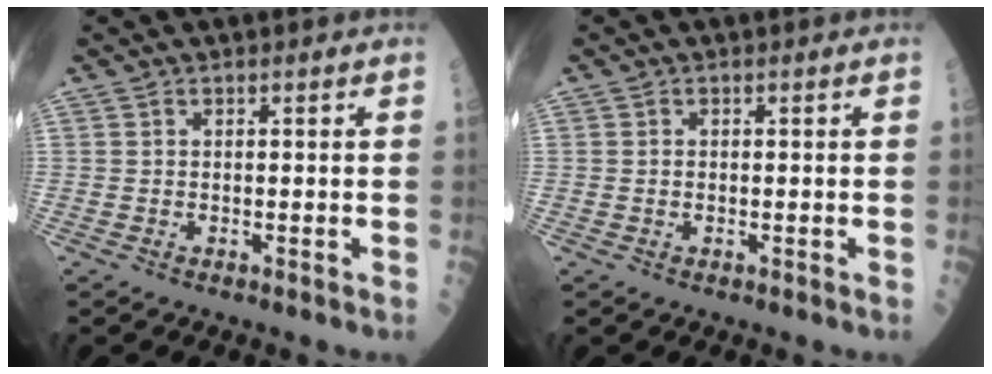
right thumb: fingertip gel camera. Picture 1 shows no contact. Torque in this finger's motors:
{"motor_torque": [-0.10, -0.09, -0.19, -0.14, -0.02]}